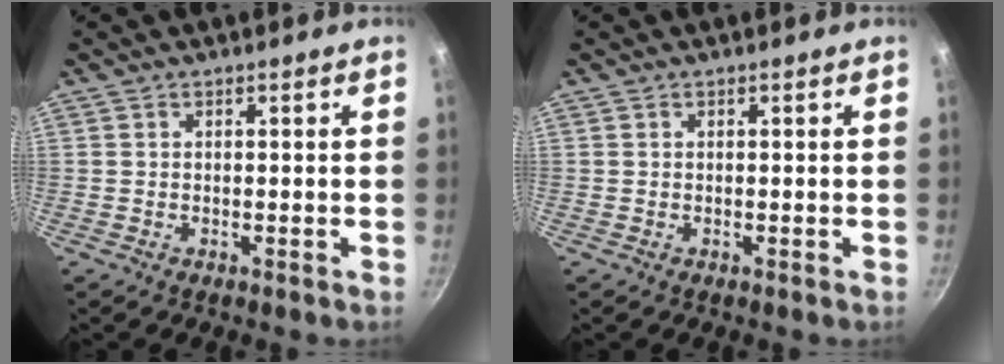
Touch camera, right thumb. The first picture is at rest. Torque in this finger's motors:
{"motor_torque": [-0.08, 0.08, 0.00, 0.00, 0.00]}